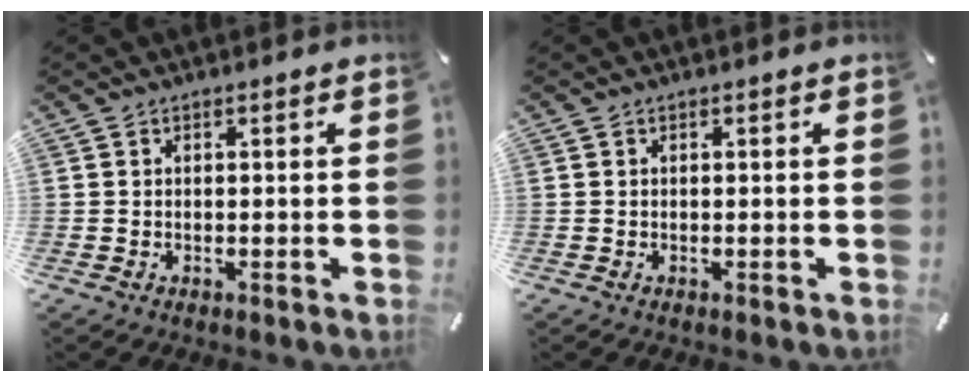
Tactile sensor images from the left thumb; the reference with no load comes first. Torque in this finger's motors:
{"motor_torque": [0.10, 0.12, -0.01, 0.01, -0.01]}